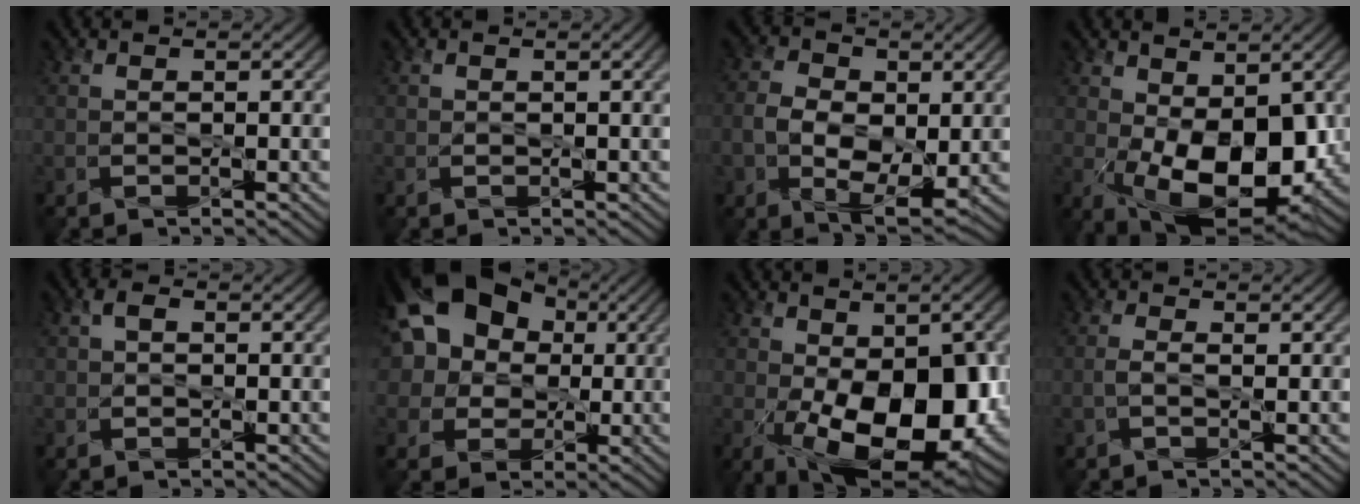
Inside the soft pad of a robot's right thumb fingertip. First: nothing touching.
{"total": 0.9, "force": [0.4, 0.4, 0.7], "torque": [-0.011, 0.002, 0.010]}
{"total": 7.1, "force": [-0.9, 4.7, 5.3], "torque": [-0.120, -0.009, -0.016]}
{"total": 12.0, "force": [-1.1, 6.8, 9.9], "torque": [-0.172, -0.027, -0.006]}
{"total": 1.2, "force": [0.2, 1.0, 0.6], "torque": [-0.014, 0.006, -0.001]}
{"total": 17.0, "force": [5.0, 13.7, 8.9], "torque": [-0.220, 0.050, 0.074]}
{"total": 15.2, "force": [-3.2, 8.4, 12.3], "torque": [-0.191, -0.044, -0.031]}
{"total": 1.1, "force": [-0.2, 0.2, 1.1], "torque": [-0.028, 0.006, -0.006]}